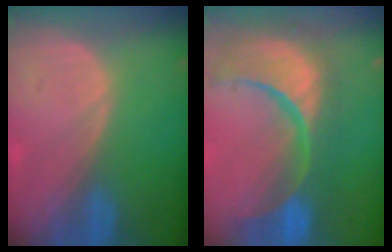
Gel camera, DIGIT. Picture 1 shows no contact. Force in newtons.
{"total": 15.3, "press": 12.1, "slide": 9.4}